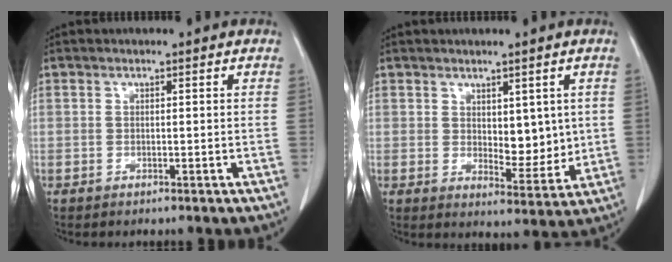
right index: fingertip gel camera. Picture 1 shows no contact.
{"total": 6.0, "force": [1.2, 3.1, 5.0], "torque": [-0.065, -0.008, 0.029]}